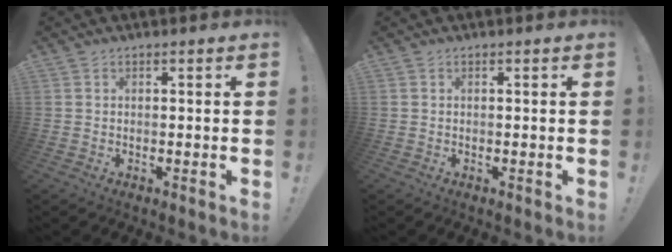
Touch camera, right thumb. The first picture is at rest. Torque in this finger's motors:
{"motor_torque": [0.00, 0.00, 0.00, 0.00, 0.00]}